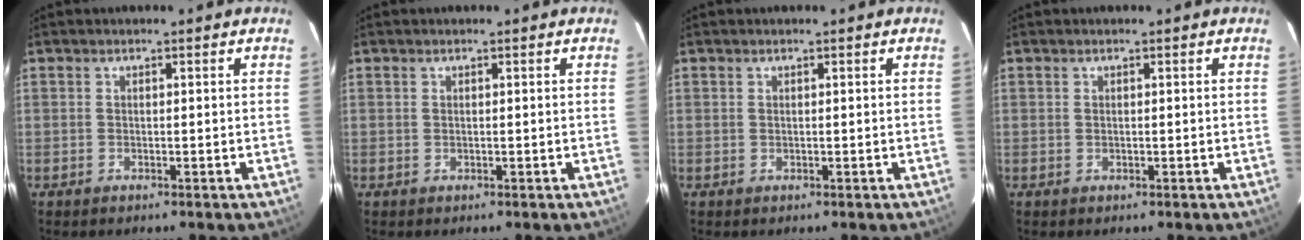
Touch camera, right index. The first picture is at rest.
{"total": 0.0}
{"total": 0.0}
{"total": 0.0}